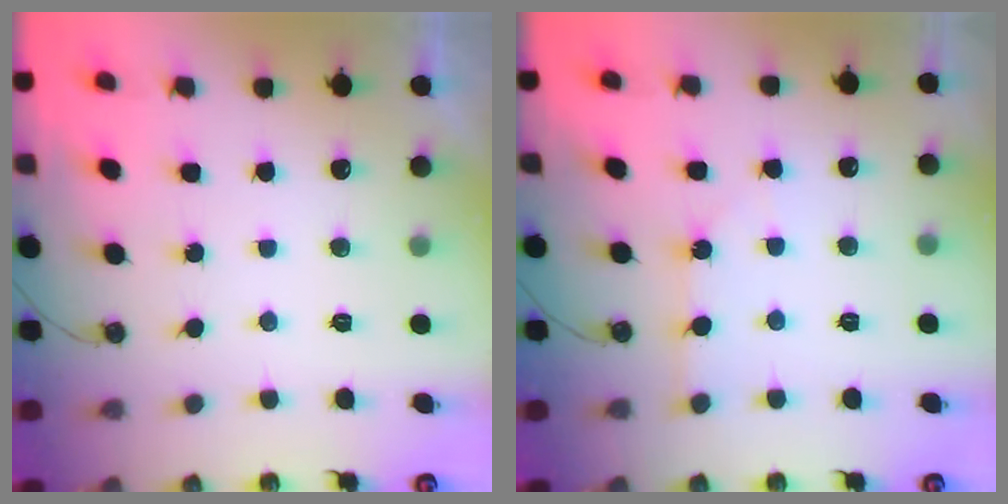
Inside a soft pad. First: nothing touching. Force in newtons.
{"total": 1.7, "press": 1.6, "slide": 0.3}